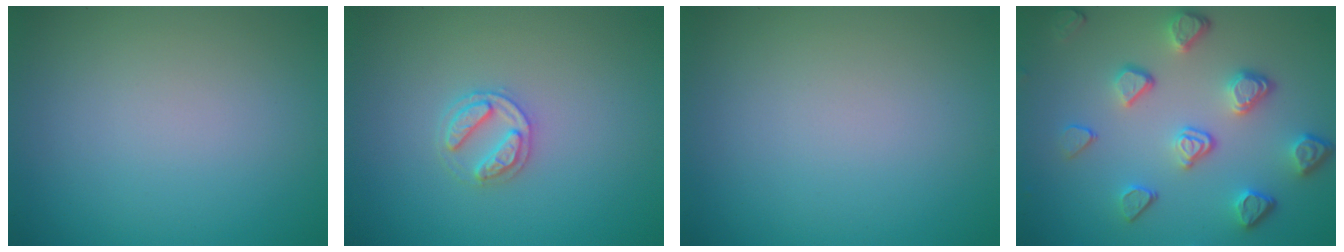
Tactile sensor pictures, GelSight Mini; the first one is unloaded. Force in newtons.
{"total": 2.4, "press": 2.4, "slide": 0.4}
{"total": 0.0}
{"total": 5.0, "press": 3.7, "slide": 3.3}